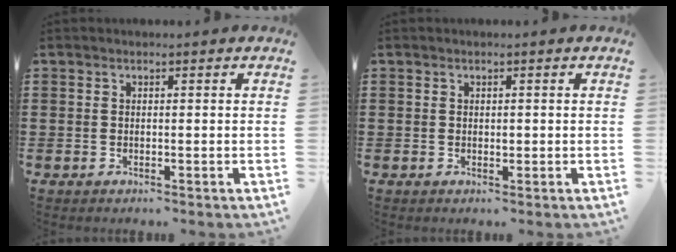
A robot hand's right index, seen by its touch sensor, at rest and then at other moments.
{"total": 0.8, "force": [0.1, 0.5, 0.6], "torque": [-0.012, 0.002, 0.002]}